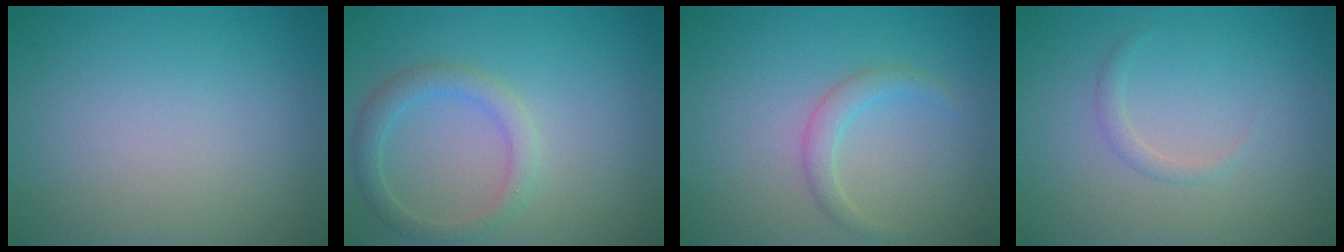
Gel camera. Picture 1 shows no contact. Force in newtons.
{"total": 2.5, "press": 2.5, "slide": 0.1}
{"total": 1.7, "press": 1.7, "slide": 0.1}
{"total": 0.9, "press": 0.9, "slide": 0.1}